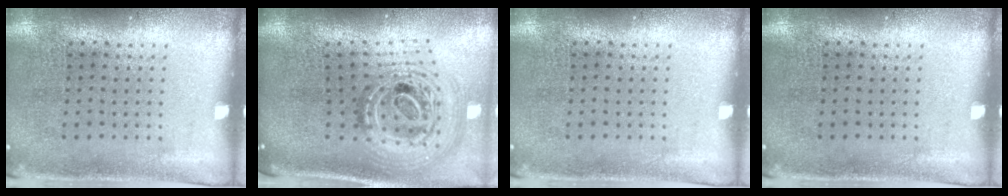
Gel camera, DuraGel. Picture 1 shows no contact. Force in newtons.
{"total": 2.3, "press": 1.7, "slide": 1.5}
{"total": 0.0}
{"total": 0.0}